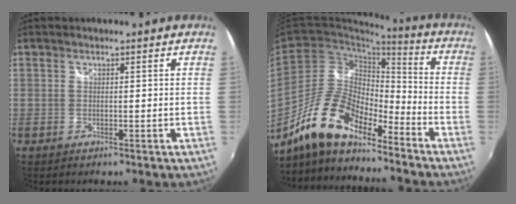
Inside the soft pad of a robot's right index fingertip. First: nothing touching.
{"total": 15.1, "force": [-11.6, 4.9, 8.3], "torque": [-0.164, 0.005, -0.224]}